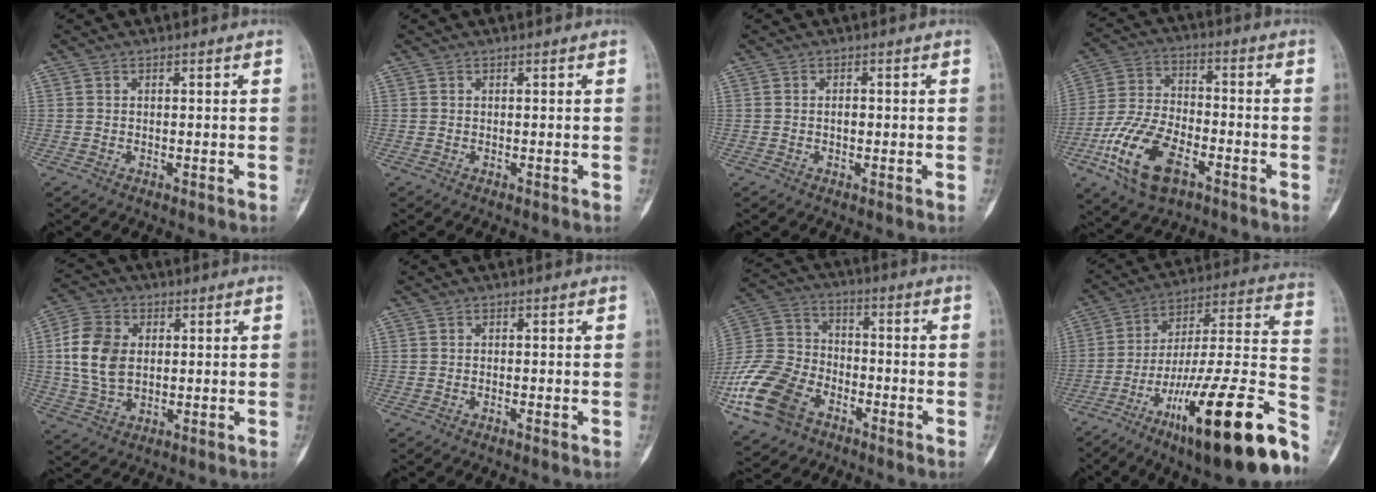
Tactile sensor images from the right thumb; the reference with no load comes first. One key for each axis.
{"total": 0.0}
{"total": 1.3, "fx": -0.1, "fy": 0.8, "fz": 1.0, "tx": -0.012, "ty": 0.002, "tz": -0.003}
{"total": 15.4, "fx": -6.9, "fy": 8.0, "fz": 11.2, "tx": -0.216, "ty": 0.024, "tz": -0.129}
{"total": 10.8, "fx": 1.2, "fy": 7.5, "fz": 7.6, "tx": -0.144, "ty": 0.005, "tz": 0.025}
{"total": 0.5, "fx": -0.3, "fy": 0.0, "fz": 0.4, "tx": -0.009, "ty": 0.003, "tz": -0.005}
{"total": 17.5, "fx": -8.4, "fy": 11.7, "fz": 10.0, "tx": -0.204, "ty": 0.036, "tz": -0.165}
{"total": 30.8, "fx": -15.4, "fy": 6.6, "fz": 25.9, "tx": -0.321, "ty": 0.070, "tz": -0.236}